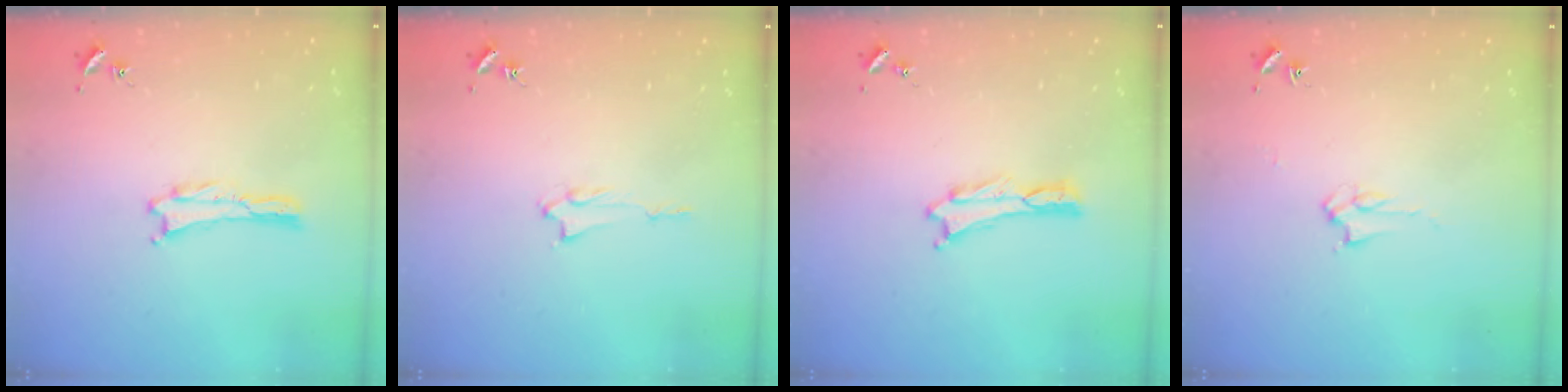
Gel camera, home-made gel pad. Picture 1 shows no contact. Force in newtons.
{"total": 1.3, "press": 1.3, "slide": 0.2}
{"total": 0.0}
{"total": 2.8, "press": 2.8, "slide": 0.4}